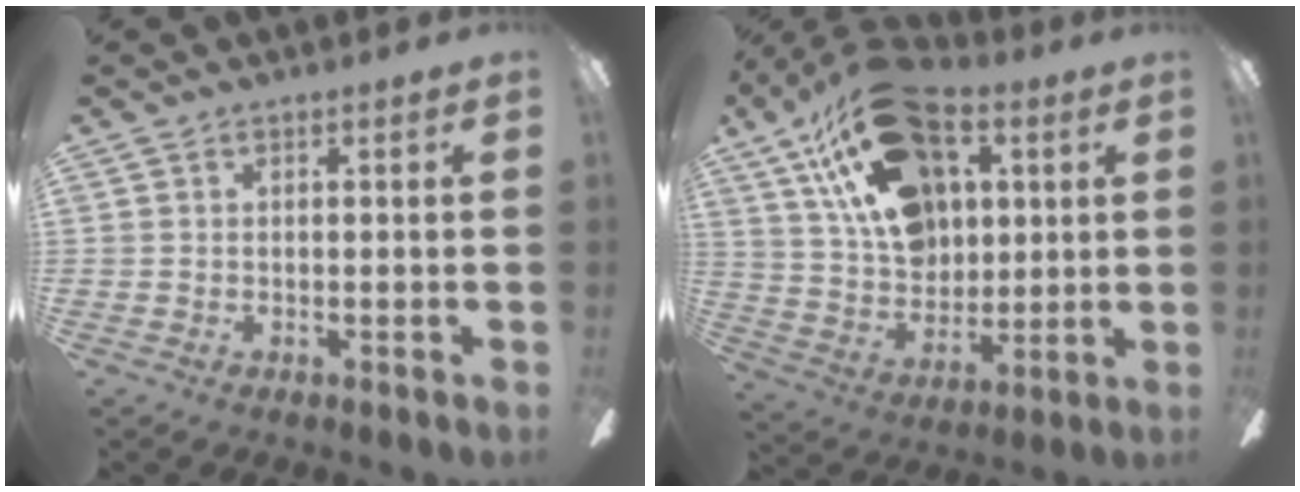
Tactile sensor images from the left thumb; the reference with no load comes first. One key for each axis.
{"total": 22.7, "fx": 11.9, "fy": 13.9, "fz": 13.5, "tx": -0.238, "ty": -0.047, "tz": 0.217}